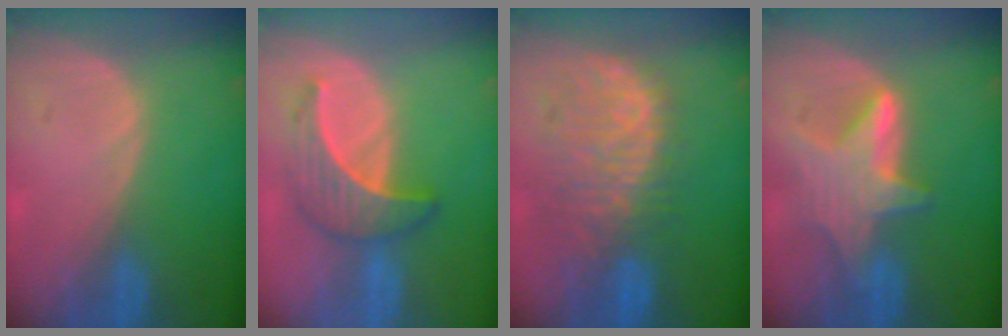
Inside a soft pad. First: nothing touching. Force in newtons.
{"total": 7.0, "press": 6.2, "slide": 3.1}
{"total": 10.6, "press": 9.4, "slide": 4.9}
{"total": 6.8, "press": 6.8, "slide": 0.1}